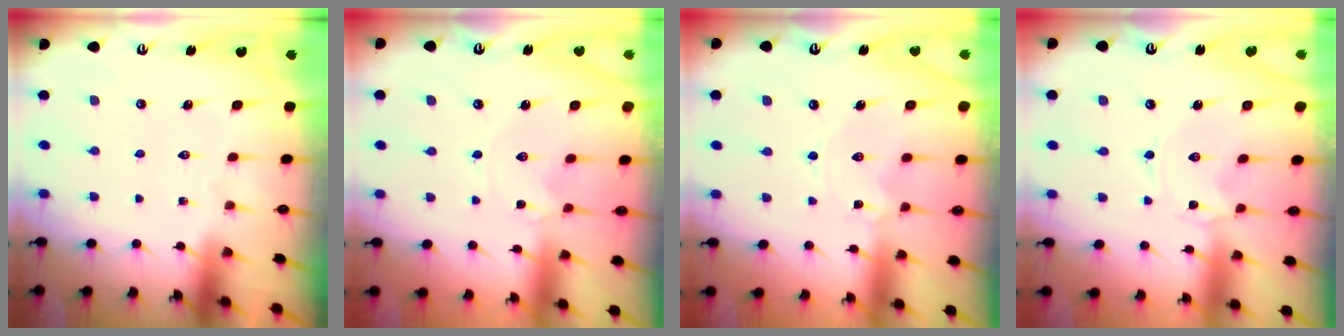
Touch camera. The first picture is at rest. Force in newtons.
{"total": 0.0}
{"total": 0.8, "press": 0.8, "slide": 0.2}
{"total": 0.0}